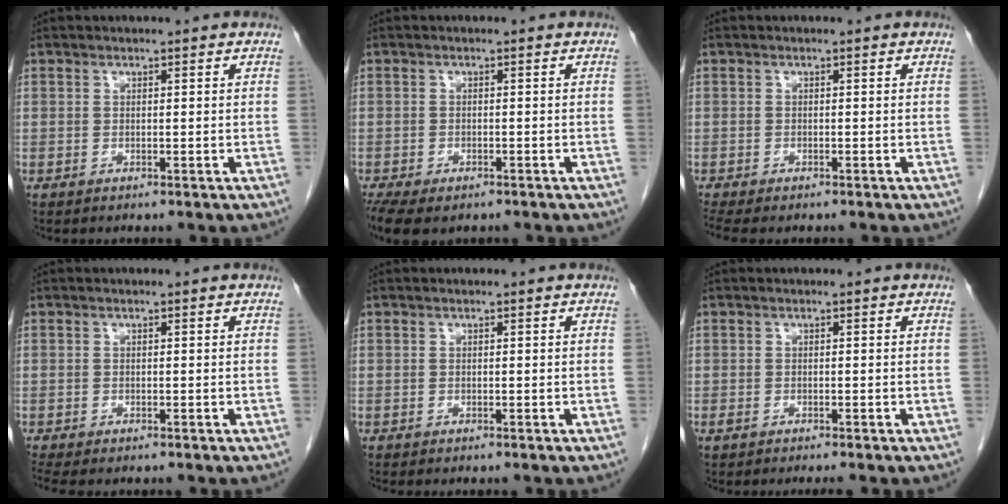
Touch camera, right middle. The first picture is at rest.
{"total": 9.1, "force": [-6.4, 4.4, 4.8], "torque": [-0.102, -0.010, -0.094]}
{"total": 4.2, "force": [-3.5, 1.2, 2.0], "torque": [-0.033, -0.008, -0.054]}
{"total": 3.6, "force": [-3.0, 1.0, 1.7], "torque": [-0.027, -0.009, -0.045]}
{"total": 1.1, "force": [-1.0, 0.2, 0.5], "torque": [-0.010, -0.002, -0.012]}
{"total": 1.6, "force": [-1.3, 0.3, 0.9], "torque": [-0.014, -0.004, -0.019]}